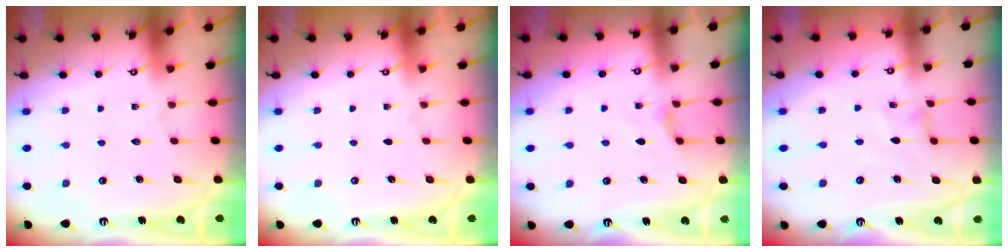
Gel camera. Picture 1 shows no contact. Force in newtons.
{"total": 0.0}
{"total": 3.1, "press": 3.0, "slide": 0.6}
{"total": 0.5, "press": 0.5, "slide": 0.2}